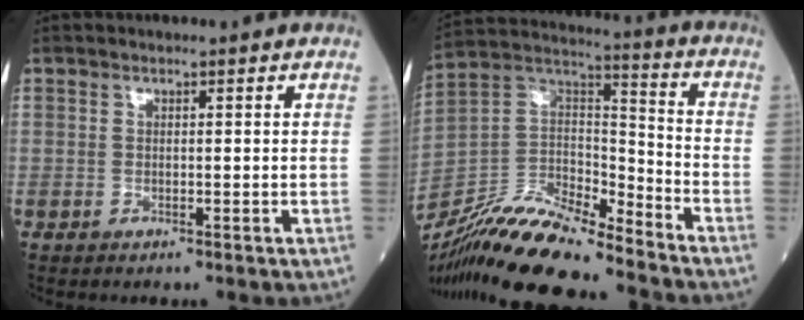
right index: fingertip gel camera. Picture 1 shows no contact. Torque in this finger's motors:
{"motor_torque": [0.33, -0.72, -0.01, -0.06]}